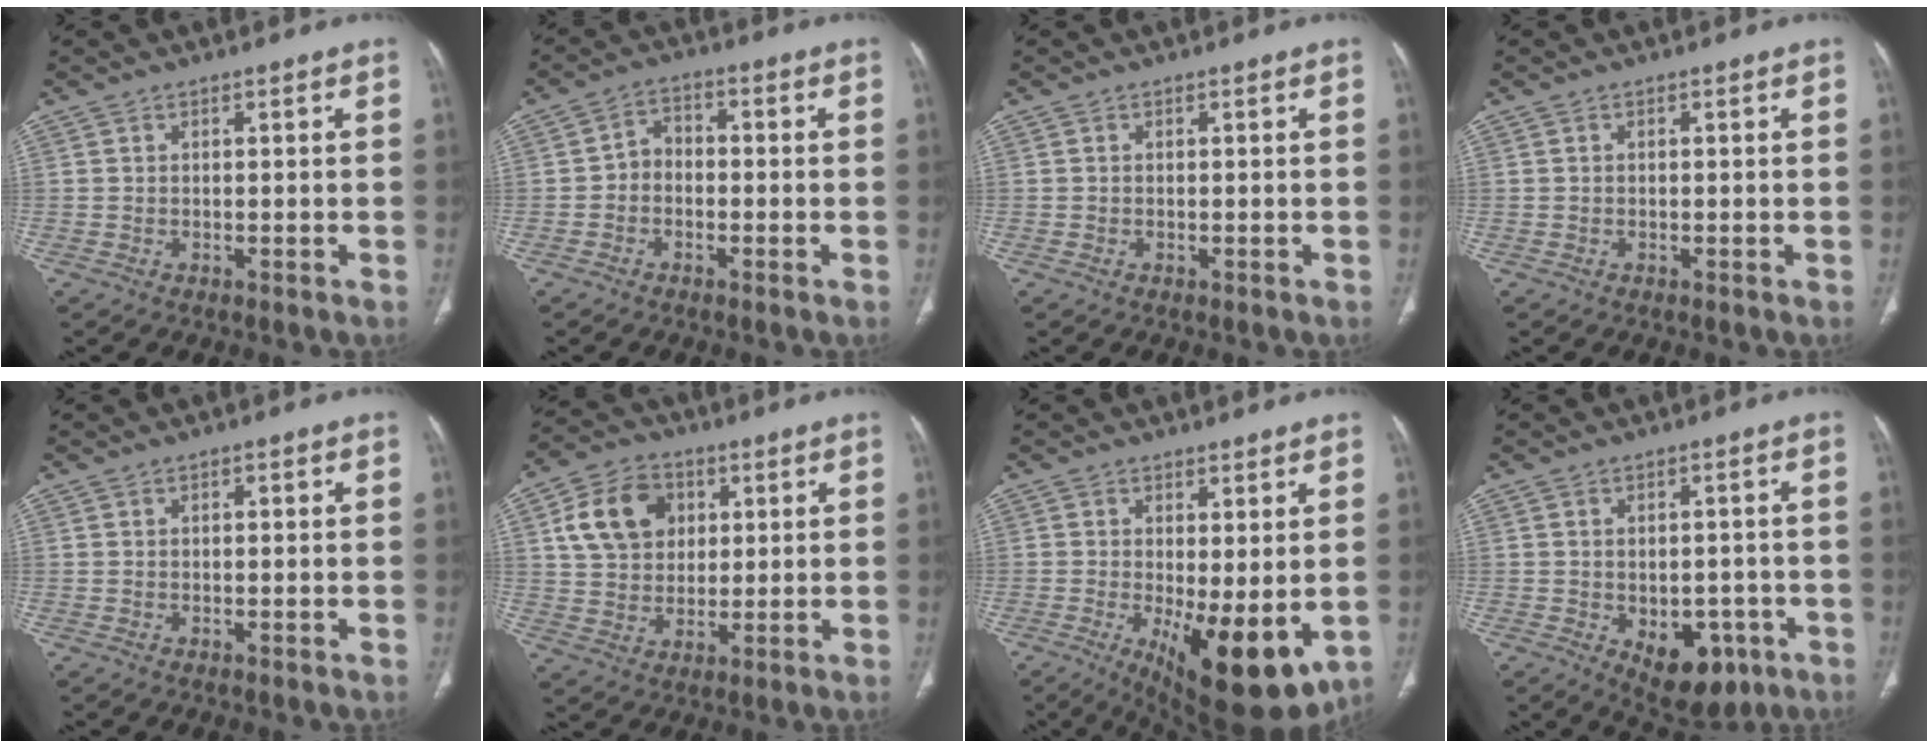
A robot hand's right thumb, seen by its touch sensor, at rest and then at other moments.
{"total": 4.2, "force": [-1.0, 3.4, 2.3], "torque": [-0.023, 0.022, -0.030]}
{"total": 0.0}
{"total": 0.0}
{"total": 0.9, "force": [0.3, 0.4, 0.7], "torque": [-0.010, 0.001, 0.005]}
{"total": 12.6, "force": [3.9, 9.8, 6.9], "torque": [-0.100, 0.002, 0.068]}
{"total": 13.4, "force": [-2.8, 5.0, 12.1], "torque": [-0.174, -0.029, -0.023]}
{"total": 10.6, "force": [-4.3, 6.5, 7.3], "torque": [-0.072, 0.013, -0.044]}